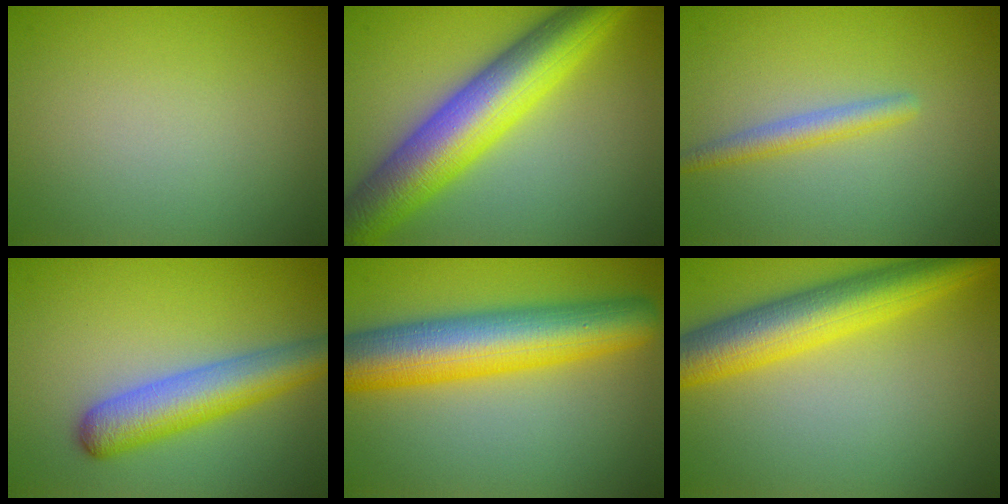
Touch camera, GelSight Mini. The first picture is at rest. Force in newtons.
{"total": 10.3, "press": 10.3, "slide": 0.1}
{"total": 2.0, "press": 2.0, "slide": 0.1}
{"total": 5.7, "press": 5.7, "slide": 0.2}
{"total": 9.9, "press": 9.9, "slide": 0.2}
{"total": 7.5, "press": 7.5, "slide": 0.2}